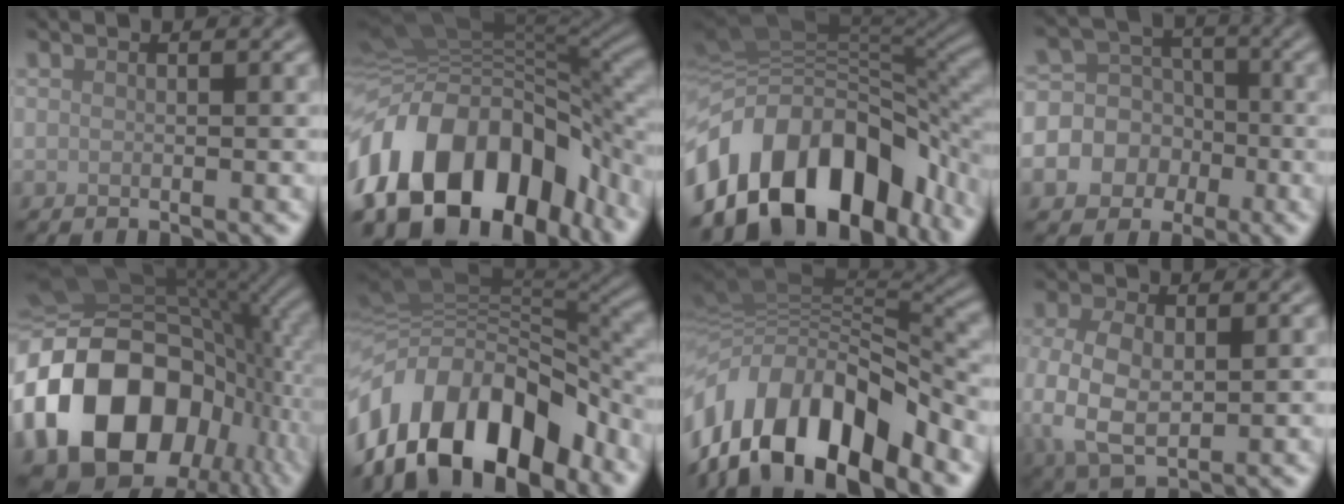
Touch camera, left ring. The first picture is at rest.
{"total": 17.2, "force": [-6.0, 10.6, 12.2], "torque": [-0.223, 0.002, -0.102]}
{"total": 15.9, "force": [-6.7, 9.4, 11.0], "torque": [-0.185, -0.003, -0.106]}
{"total": 10.7, "force": [-3.8, 9.6, 2.7], "torque": [-0.075, -0.010, -0.082]}
{"total": 20.7, "force": [-4.4, 15.3, 13.3], "torque": [-0.286, -0.021, -0.076]}
{"total": 15.1, "force": [-7.6, 8.6, 9.8], "torque": [-0.186, 0.005, -0.127]}
{"total": 14.2, "force": [-5.8, 6.7, 11.1], "torque": [-0.201, 0.017, -0.110]}
{"total": 6.0, "force": [-0.5, 3.8, 4.6], "torque": [-0.110, -0.011, -0.007]}